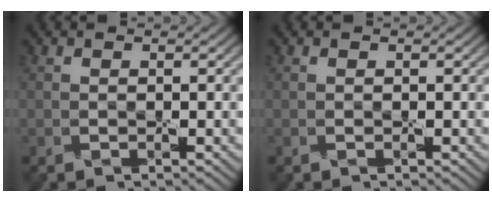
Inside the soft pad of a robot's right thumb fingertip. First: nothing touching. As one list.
[{"total": 0.0}]